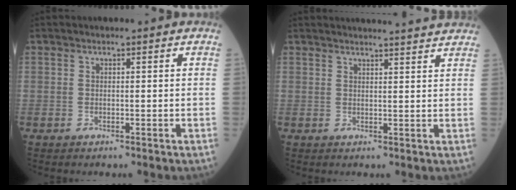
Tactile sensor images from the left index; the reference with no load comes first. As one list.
[{"total": 10.2, "force": [9.8, 0.0, 2.8], "torque": [-0.032, 0.011, 0.105]}]